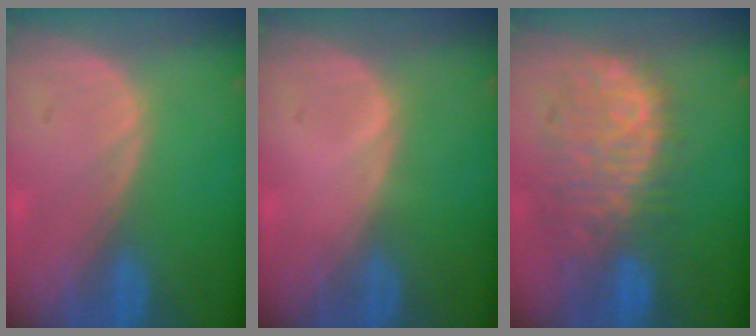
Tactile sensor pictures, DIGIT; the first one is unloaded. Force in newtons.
{"total": 0.5, "press": 0.1, "slide": 0.5}
{"total": 11.1, "press": 9.6, "slide": 5.5}